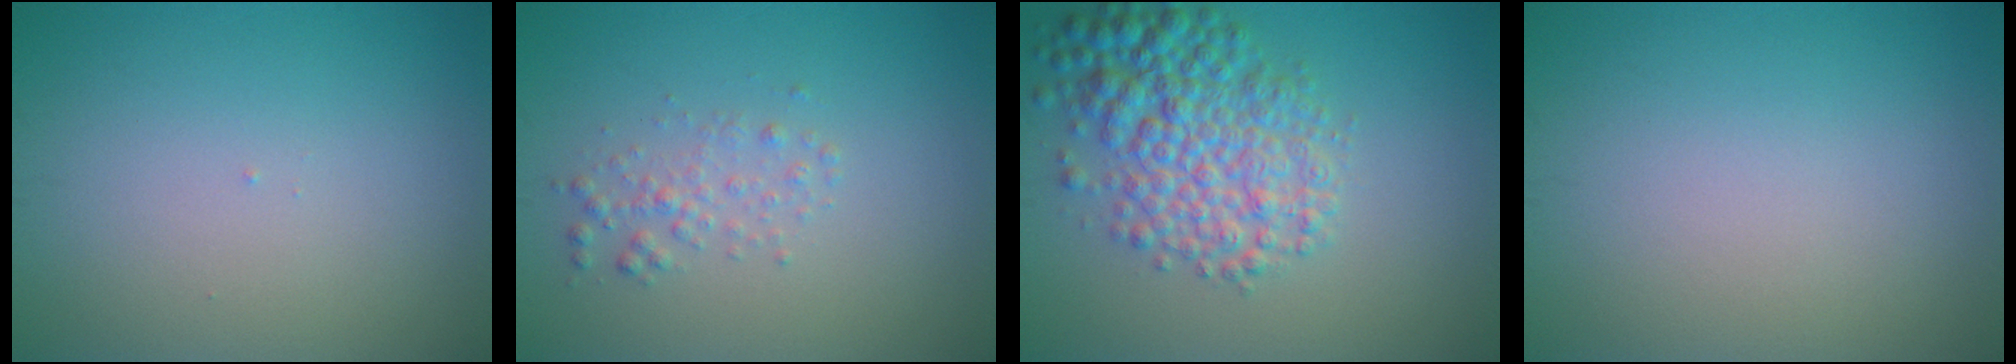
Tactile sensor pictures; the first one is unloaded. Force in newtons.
{"total": 1.5, "press": 1.5, "slide": 0.0}
{"total": 6.3, "press": 6.3, "slide": 0.1}
{"total": 0.0}